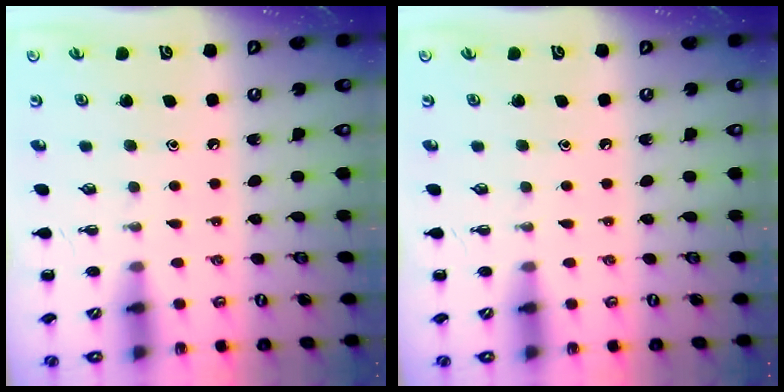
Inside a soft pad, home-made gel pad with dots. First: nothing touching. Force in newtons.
{"total": 0.0}